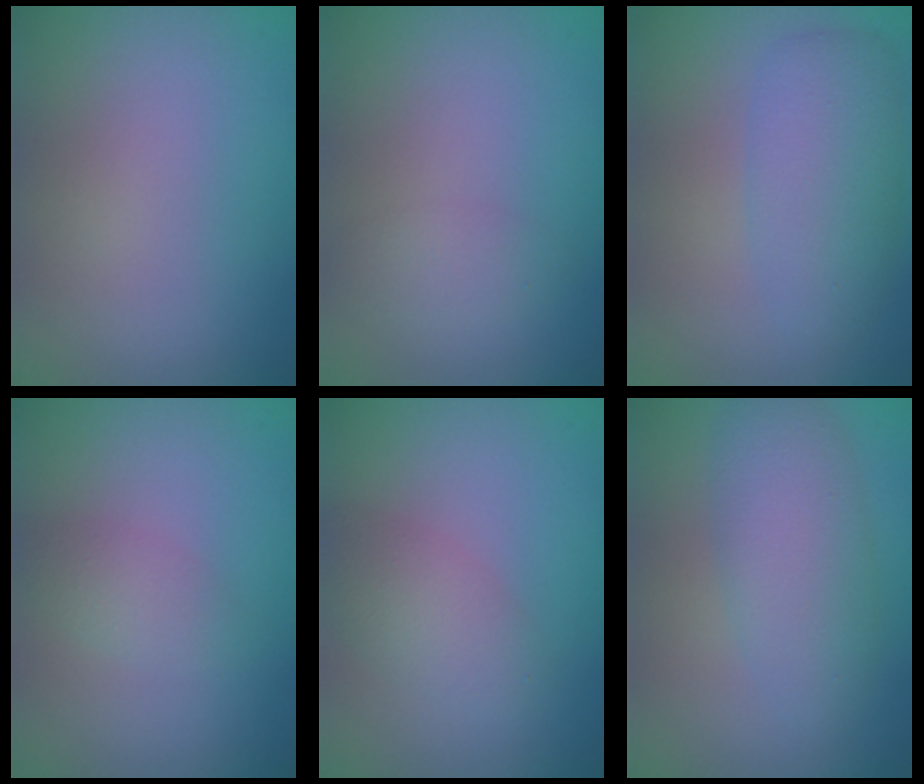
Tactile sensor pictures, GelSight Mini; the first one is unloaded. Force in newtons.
{"total": 1.5, "press": 1.5, "slide": 0.1}
{"total": 4.5, "press": 4.5, "slide": 0.1}
{"total": 1.6, "press": 1.6, "slide": 0.0}
{"total": 2.8, "press": 2.8, "slide": 0.0}
{"total": 4.4, "press": 4.4, "slide": 0.3}